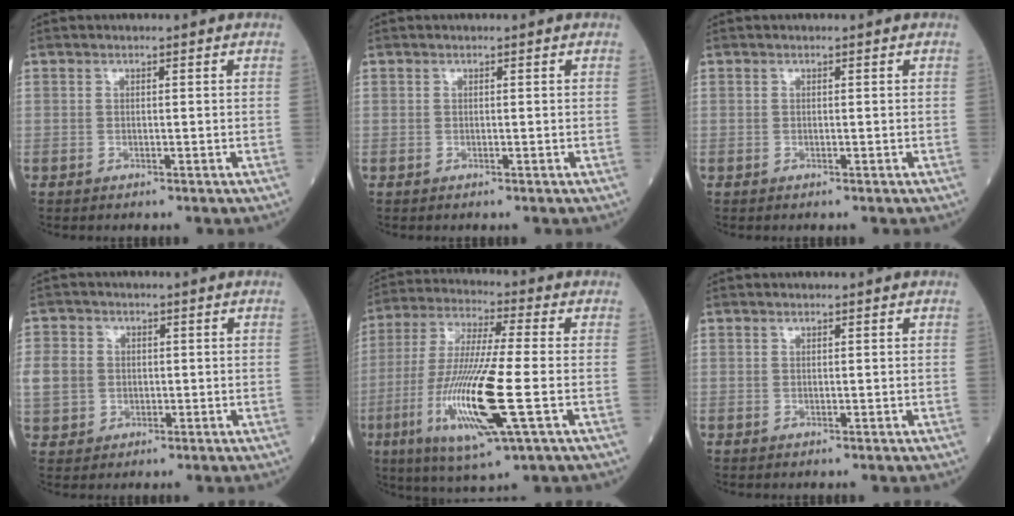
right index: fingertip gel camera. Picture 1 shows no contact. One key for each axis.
{"total": 0.0}
{"total": 0.0}
{"total": 6.9, "fx": 0.2, "fy": 6.2, "fz": 3.0, "tx": -0.083, "ty": 0.007, "tz": 0.012}
{"total": 16.9, "fx": -4.6, "fy": 1.0, "fz": 16.2, "tx": -0.341, "ty": -0.024, "tz": -0.084}
{"total": 0.0}